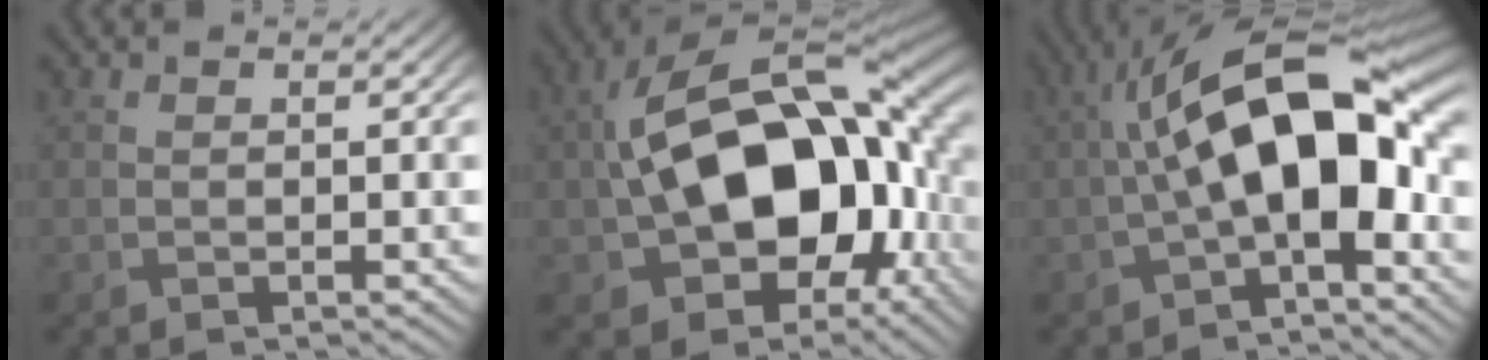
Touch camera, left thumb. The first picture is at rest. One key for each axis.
{"total": 19.6, "fx": -1.2, "fy": 12.4, "fz": 15.2, "tx": -0.265, "ty": -0.010, "tz": -0.020}
{"total": 14.2, "fx": -0.7, "fy": 6.2, "fz": 12.8, "tx": -0.204, "ty": 0.023, "tz": -0.022}